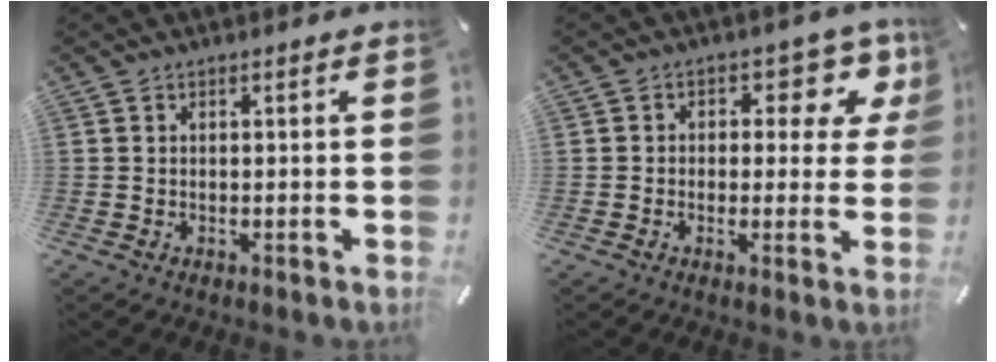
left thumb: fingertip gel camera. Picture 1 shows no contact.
{"total": 8.2, "force": [2.8, 5.4, 5.5], "torque": [-0.061, -0.017, 0.043]}